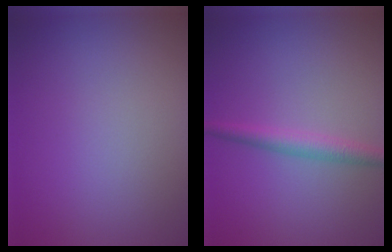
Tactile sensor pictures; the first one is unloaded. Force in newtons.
{"total": 2.2, "press": 2.2, "slide": 0.1}